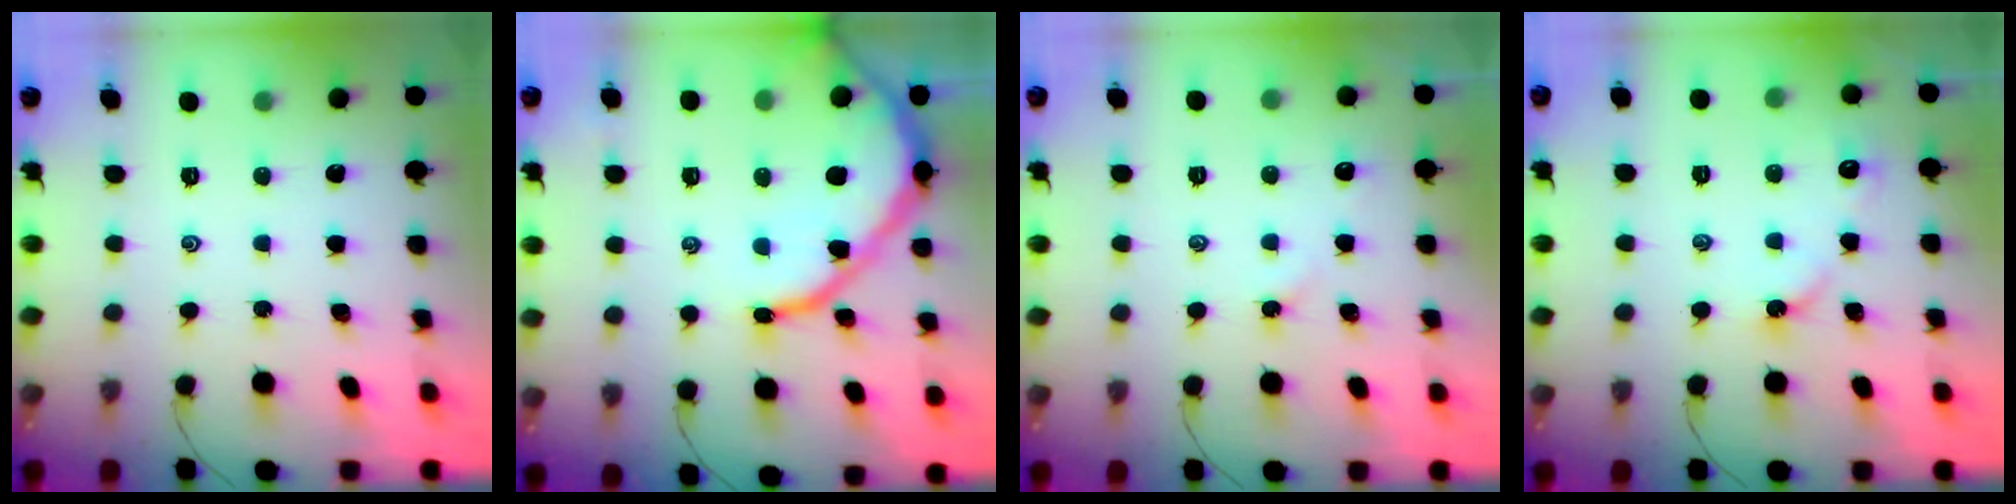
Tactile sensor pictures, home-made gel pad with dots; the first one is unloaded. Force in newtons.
{"total": 13.1, "press": 13.0, "slide": 1.3}
{"total": 2.2, "press": 2.2, "slide": 0.4}
{"total": 3.8, "press": 3.7, "slide": 0.5}